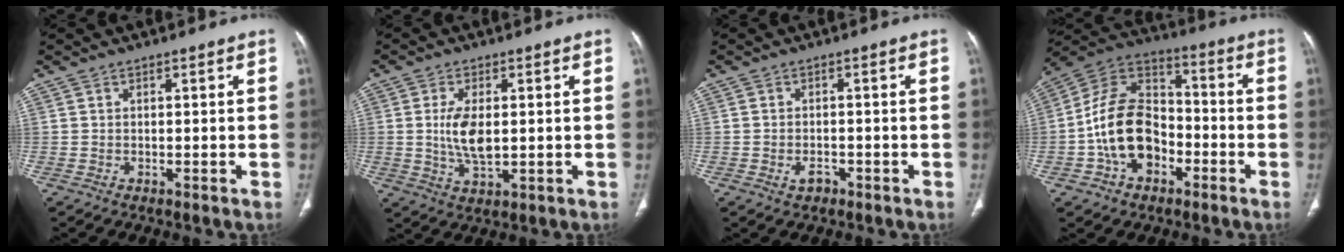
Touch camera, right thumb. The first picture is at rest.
{"total": 7.3, "force": [0.4, 3.5, 6.4], "torque": [-0.126, -0.010, 0.013]}
{"total": 2.2, "force": [-1.1, 1.5, 1.2], "torque": [-0.020, 0.009, -0.014]}
{"total": 16.3, "force": [-4.5, 11.3, 10.9], "torque": [-0.173, 0.045, -0.087]}